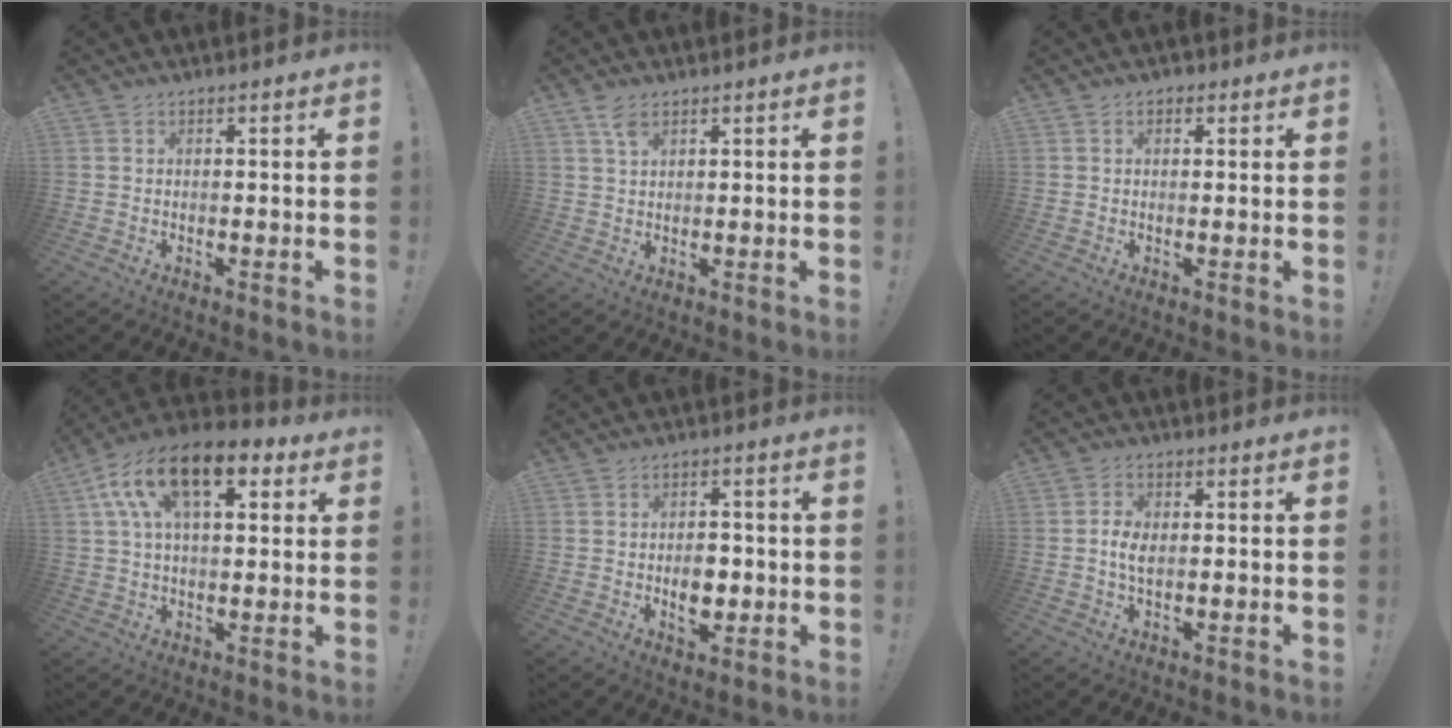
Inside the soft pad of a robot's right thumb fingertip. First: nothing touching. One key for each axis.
{"total": 4.0, "fx": 2.5, "fy": 1.8, "fz": 2.6, "tx": -0.046, "ty": -0.011, "tz": 0.045}
{"total": 1.5, "fx": 0.4, "fy": 1.1, "fz": 0.9, "tx": -0.015, "ty": 0.003, "tz": 0.008}
{"total": 17.1, "fx": 7.6, "fy": 8.7, "fz": 12.6, "tx": -0.219, "ty": -0.019, "tz": 0.131}
{"total": 7.0, "fx": -1.3, "fy": 5.0, "fz": 4.7, "tx": -0.064, "ty": 0.009, "tz": -0.022}
{"total": 4.8, "fx": -0.2, "fy": 2.7, "fz": 3.9, "tx": -0.068, "ty": 0.006, "tz": -0.006}